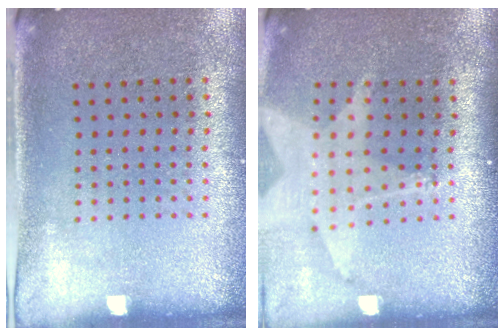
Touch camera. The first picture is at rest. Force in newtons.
{"total": 1.8, "press": 1.5, "slide": 1.1}